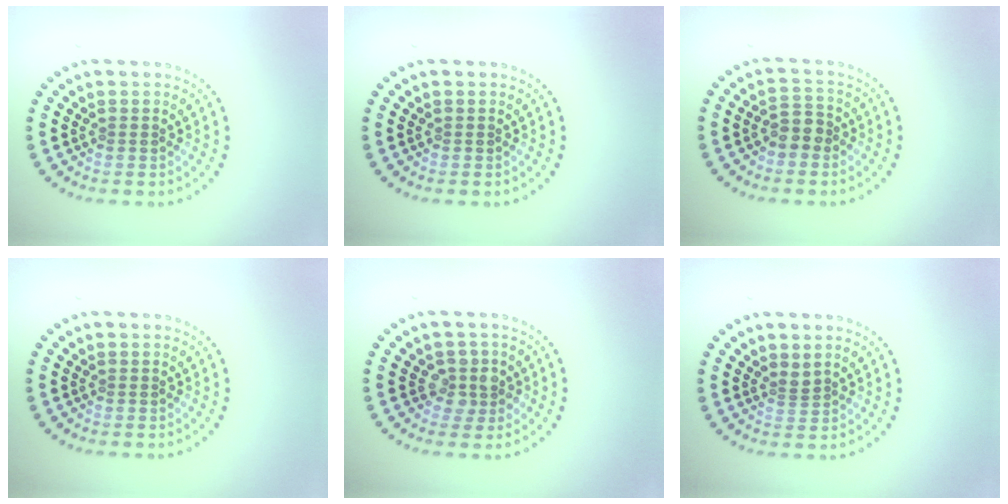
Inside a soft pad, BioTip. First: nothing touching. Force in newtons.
{"total": 0.0}
{"total": 2.1, "press": 2.0, "slide": 0.9}
{"total": 0.0}
{"total": 2.3, "press": 2.1, "slide": 1.1}
{"total": 0.8, "press": 0.4, "slide": 0.6}